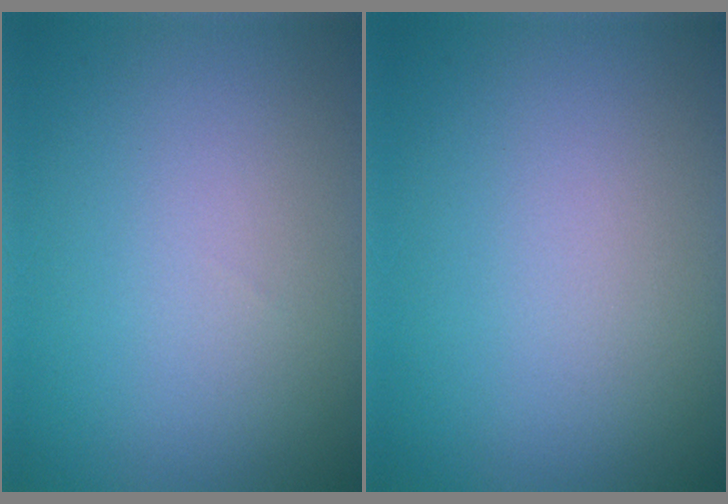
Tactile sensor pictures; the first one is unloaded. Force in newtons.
{"total": 0.0}